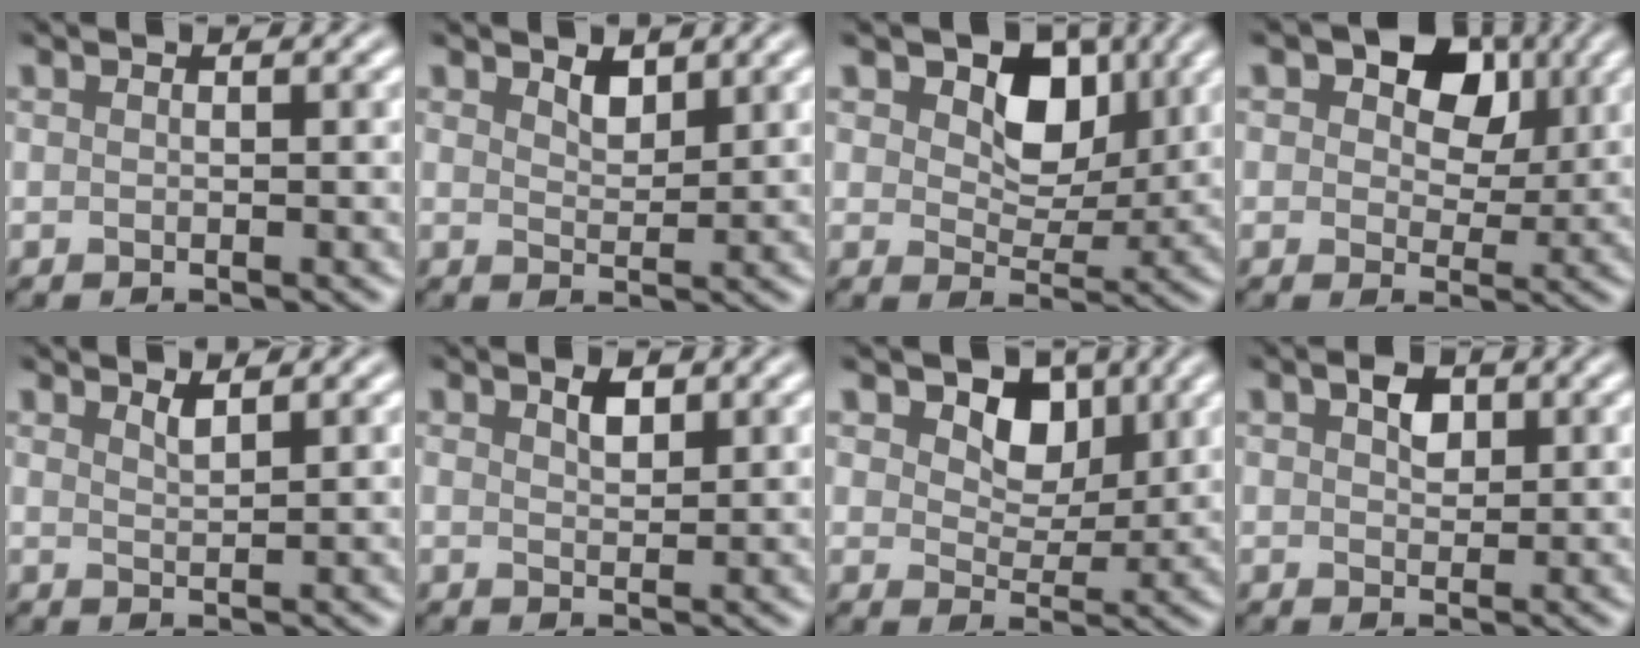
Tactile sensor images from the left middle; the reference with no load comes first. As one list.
[{"total": 1.3, "force": [1.3, 0.3, 0.2], "torque": [-0.010, 0.002, 0.028]}, {"total": 4.7, "force": [2.0, 3.2, 2.8], "torque": [-0.052, -0.004, 0.028]}, {"total": 6.0, "force": [2.5, 4.0, 3.7], "torque": [-0.054, 0.009, 0.023]}, {"total": 1.1, "force": [1.0, 0.2, 0.4], "torque": [-0.001, 0.006, 0.018]}, {"total": 1.2, "force": [1.0, 0.2, 0.5], "torque": [-0.011, 0.006, 0.020]}, {"total": 3.6, "force": [1.9, 2.5, 1.8], "torque": [-0.038, -0.001, 0.026]}, {"total": 1.5, "force": [0.9, 0.9, 0.8], "torque": [-0.014, 0.008, 0.020]}]